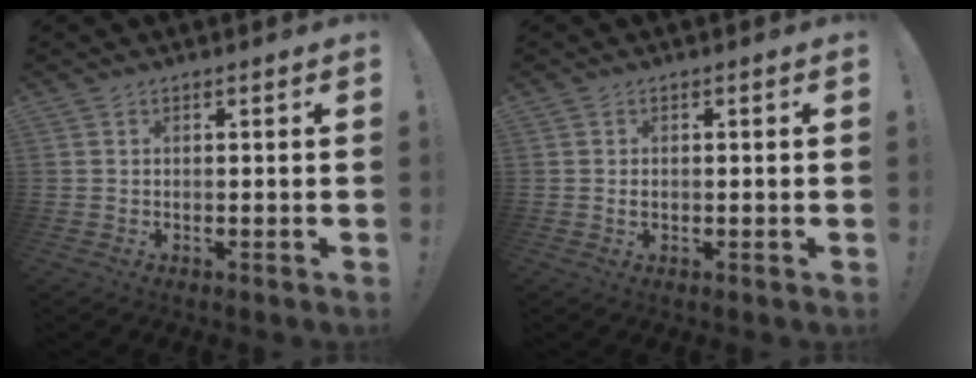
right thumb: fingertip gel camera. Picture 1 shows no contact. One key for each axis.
{"total": 0.8, "fx": 0.0, "fy": 0.5, "fz": 0.5, "tx": -0.004, "ty": 0.000, "tz": -0.003}